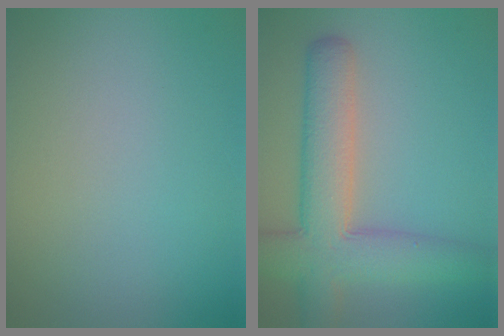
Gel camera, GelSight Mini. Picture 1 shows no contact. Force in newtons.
{"total": 7.3, "press": 7.3, "slide": 0.4}